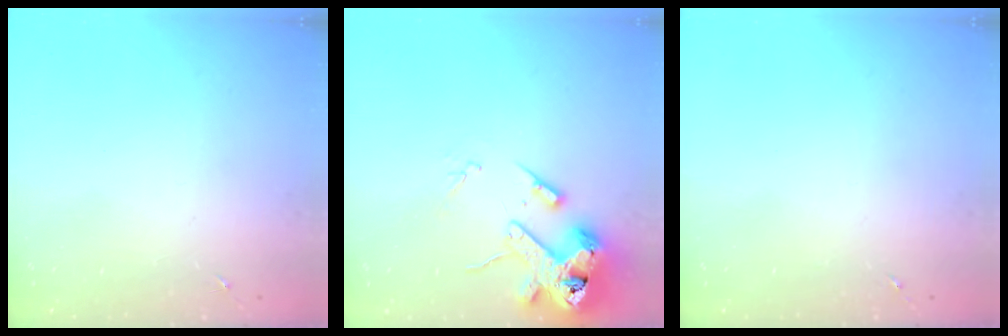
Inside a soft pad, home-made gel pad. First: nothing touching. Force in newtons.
{"total": 15.6, "press": 15.4, "slide": 2.3}
{"total": 0.0}